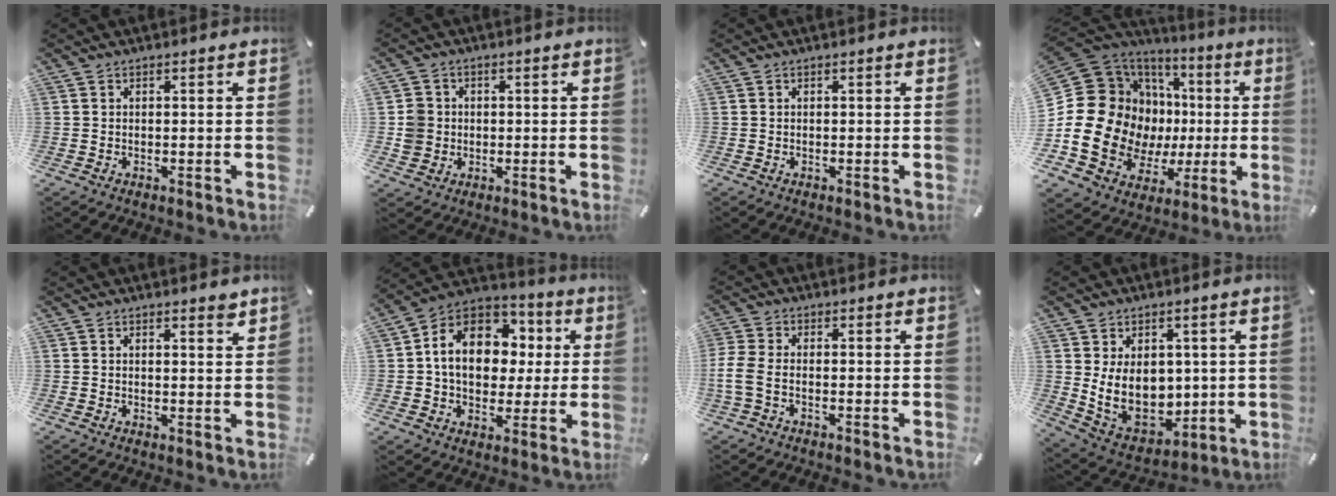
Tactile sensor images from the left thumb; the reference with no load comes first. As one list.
[{"total": 5.4, "force": [-0.1, 5.3, 1.1], "torque": [-0.028, 0.007, 0.001]}, {"total": 0.0}, {"total": 24.3, "force": [-0.7, 18.8, 15.4], "torque": [-0.322, -0.027, 0.025]}, {"total": 1.7, "force": [1.5, 0.5, 0.7], "torque": [0.001, -0.011, 0.024]}, {"total": 14.3, "force": [1.5, 11.7, 8.1], "torque": [-0.151, 0.002, 0.033]}, {"total": 4.7, "force": [-1.6, 2.1, 3.9], "torque": [-0.098, -0.007, -0.033]}, {"total": 13.2, "force": [1.8, 10.3, 8.1], "torque": [-0.155, -0.031, 0.040]}]